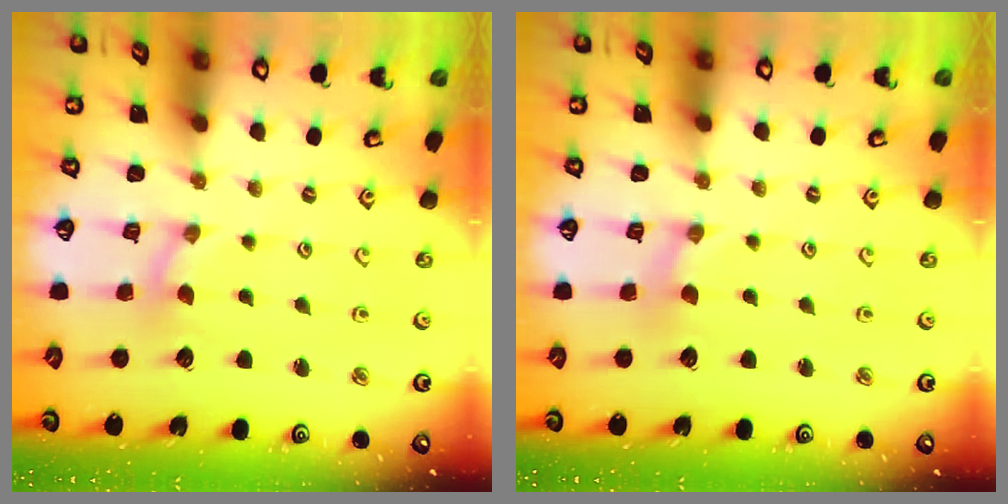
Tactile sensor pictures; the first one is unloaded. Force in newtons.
{"total": 0.0}